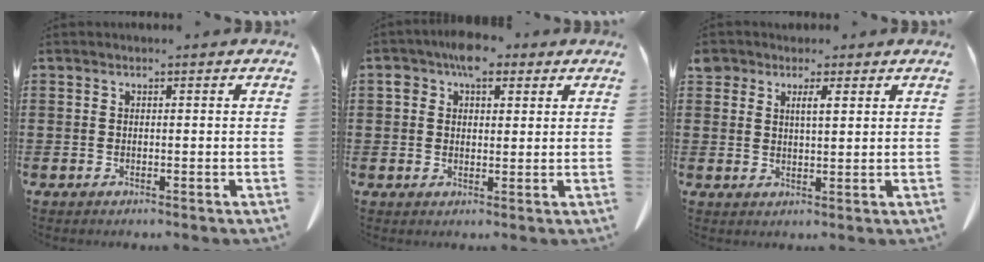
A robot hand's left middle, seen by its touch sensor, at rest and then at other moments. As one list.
[{"total": 5.5, "force": [3.3, 3.1, 3.2], "torque": [-0.059, 0.011, 0.055]}, {"total": 3.1, "force": [2.1, 1.5, 1.7], "torque": [-0.038, 0.008, 0.037]}]